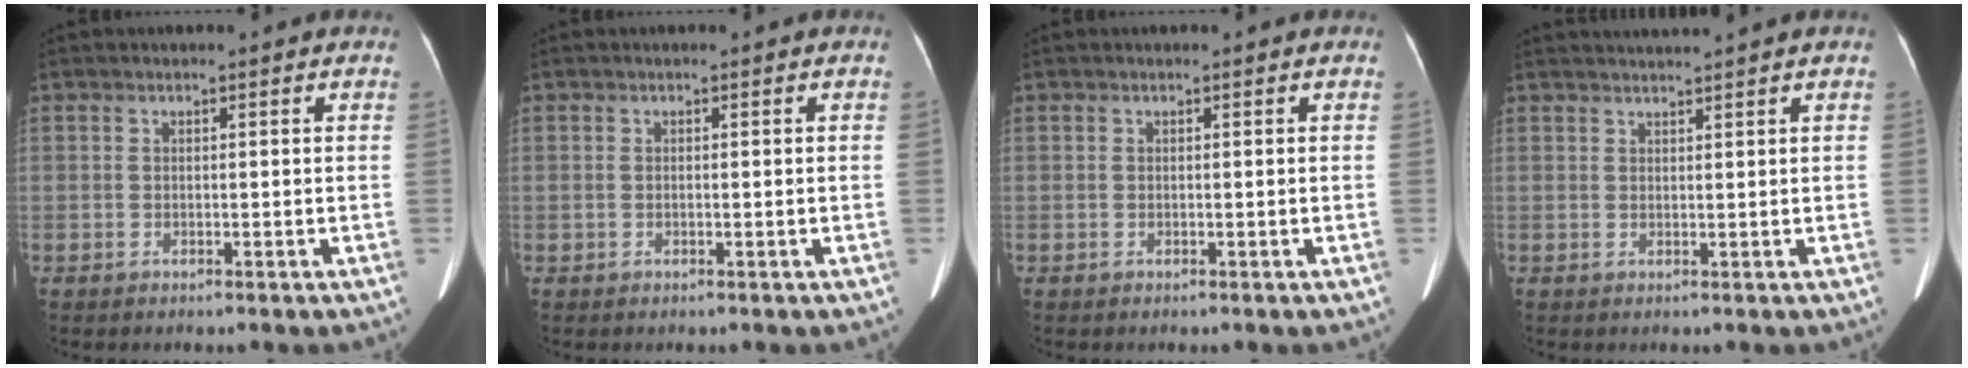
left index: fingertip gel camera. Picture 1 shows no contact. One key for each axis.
{"total": 0.0}
{"total": 0.0}
{"total": 2.8, "fx": 2.6, "fy": -1.0, "fz": 0.6, "tx": -0.006, "ty": 0.015, "tz": 0.047}